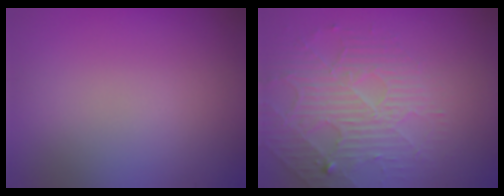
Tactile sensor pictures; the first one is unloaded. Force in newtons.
{"total": 4.7, "press": 3.5, "slide": 3.1}